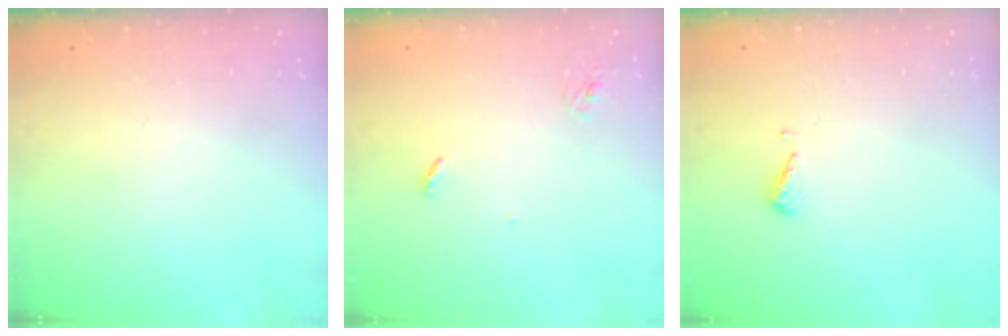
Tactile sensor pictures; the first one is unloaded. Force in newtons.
{"total": 3.2, "press": 3.2, "slide": 0.3}
{"total": 4.9, "press": 4.9, "slide": 0.5}